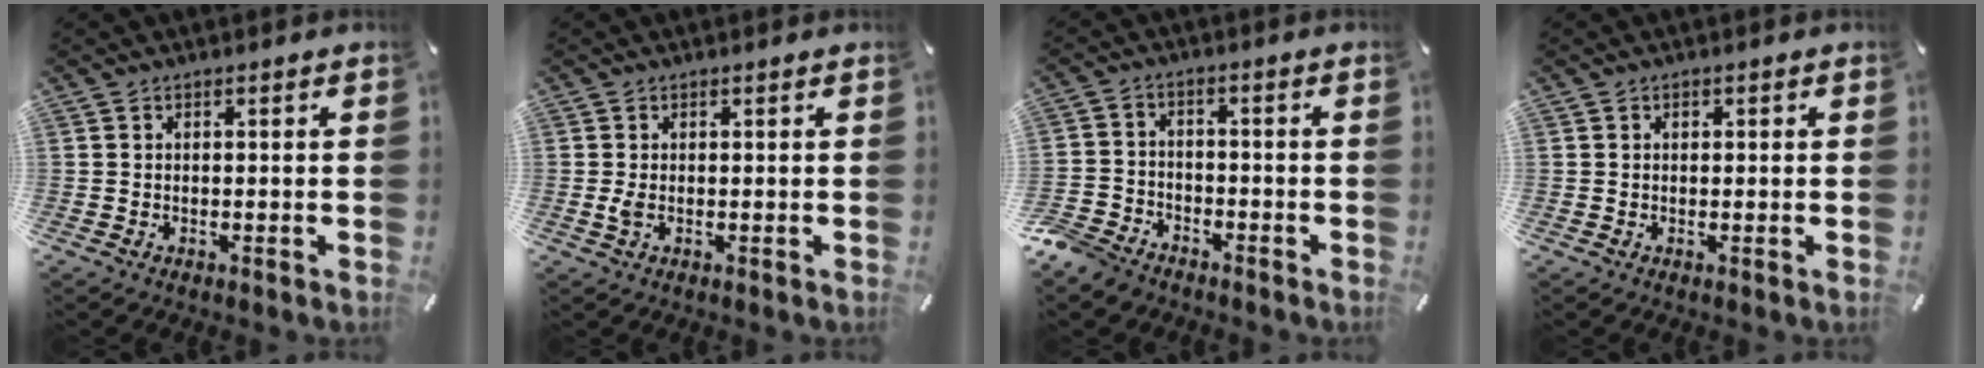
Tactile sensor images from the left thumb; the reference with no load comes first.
{"total": 1.6, "force": [0.1, 0.7, 1.4], "torque": [-0.036, -0.002, -0.001]}
{"total": 6.3, "force": [-5.1, 3.4, 1.4], "torque": [-0.038, 0.021, -0.104]}
{"total": 0.8, "force": [0.2, 0.7, 0.4], "torque": [0.000, -0.001, 0.001]}